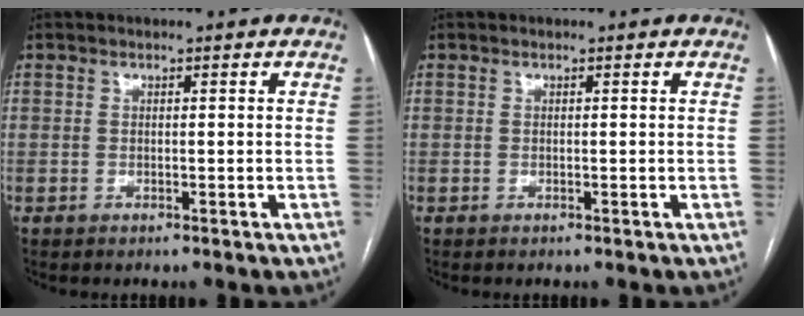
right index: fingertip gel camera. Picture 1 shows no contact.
{"total": 0.0}